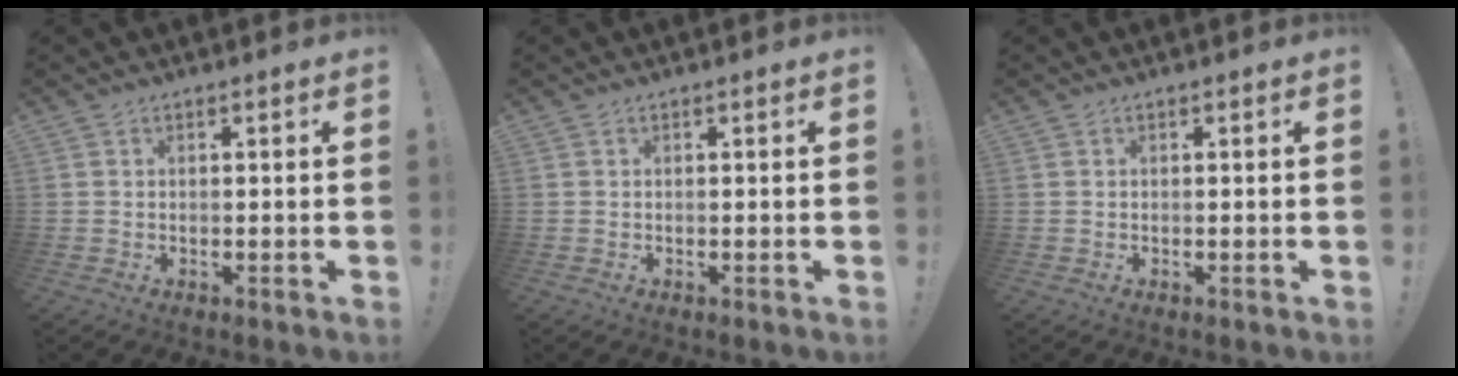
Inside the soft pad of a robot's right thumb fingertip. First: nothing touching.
{"total": 0.0}
{"total": 0.0}